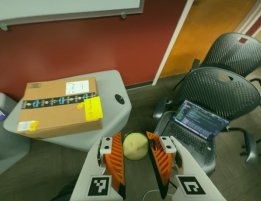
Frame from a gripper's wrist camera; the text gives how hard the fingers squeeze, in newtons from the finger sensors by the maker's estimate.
{"total": 7.7, "left": 7.7, "right": 7.7}